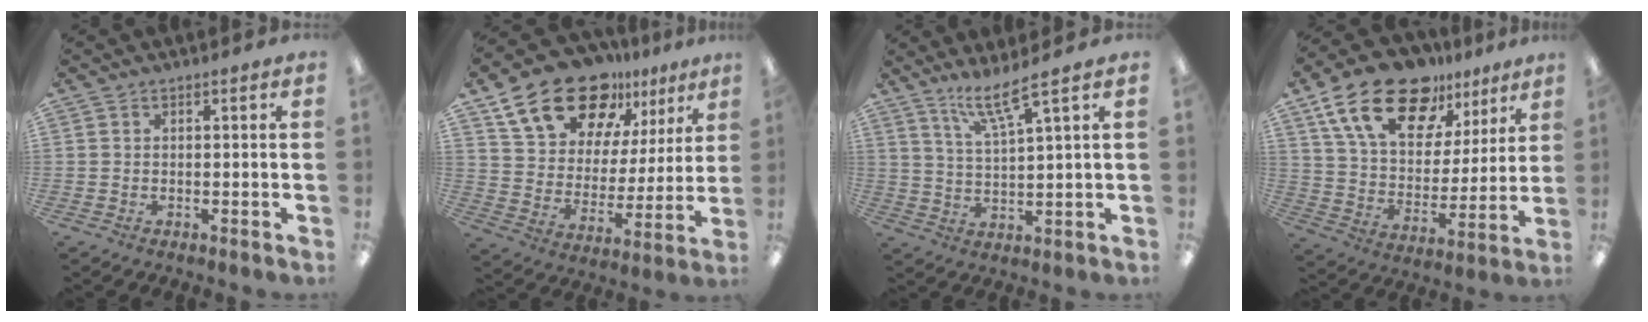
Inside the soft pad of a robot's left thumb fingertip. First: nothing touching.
{"total": 21.0, "force": [14.5, 11.6, 9.9], "torque": [-0.175, -0.080, 0.261]}
{"total": 7.9, "force": [6.0, 0.7, 5.2], "torque": [-0.108, -0.021, 0.104]}
{"total": 21.4, "force": [13.9, 11.3, 11.8], "torque": [-0.206, -0.073, 0.249]}